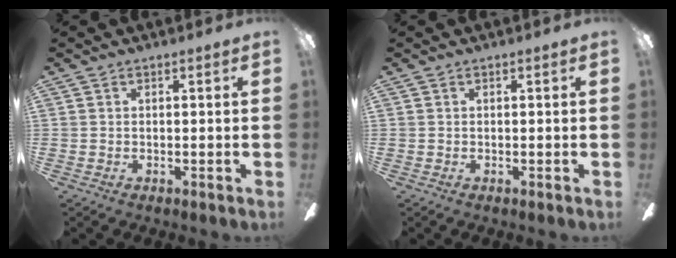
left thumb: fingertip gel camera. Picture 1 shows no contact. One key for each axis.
{"total": 0.0}